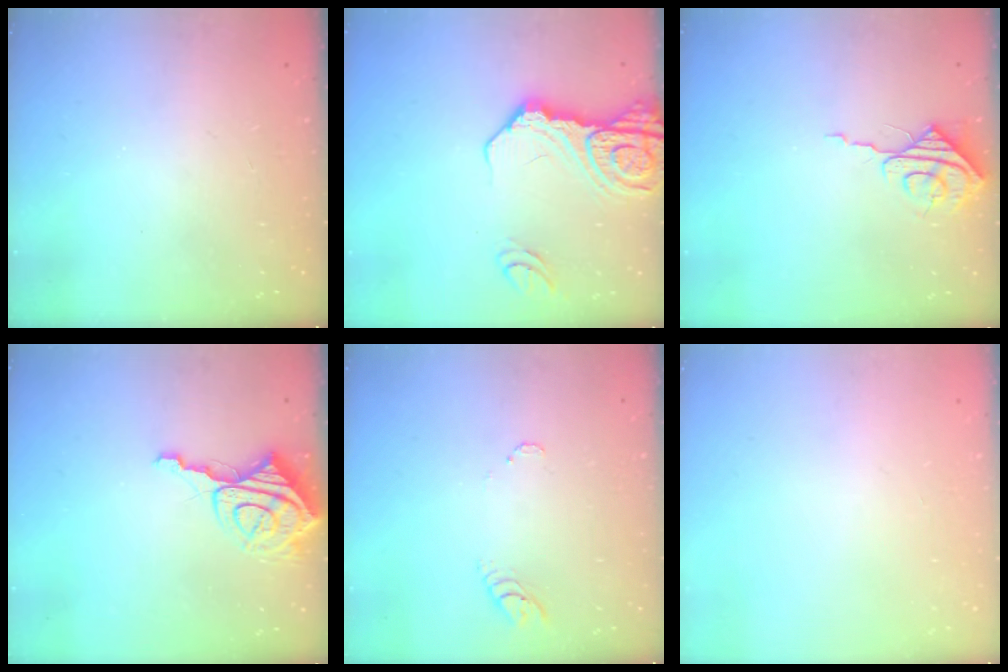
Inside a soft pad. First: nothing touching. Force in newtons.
{"total": 16.1, "press": 16.0, "slide": 1.8}
{"total": 7.9, "press": 7.8, "slide": 0.7}
{"total": 9.5, "press": 9.4, "slide": 0.9}
{"total": 3.6, "press": 3.6, "slide": 0.2}
{"total": 0.0}